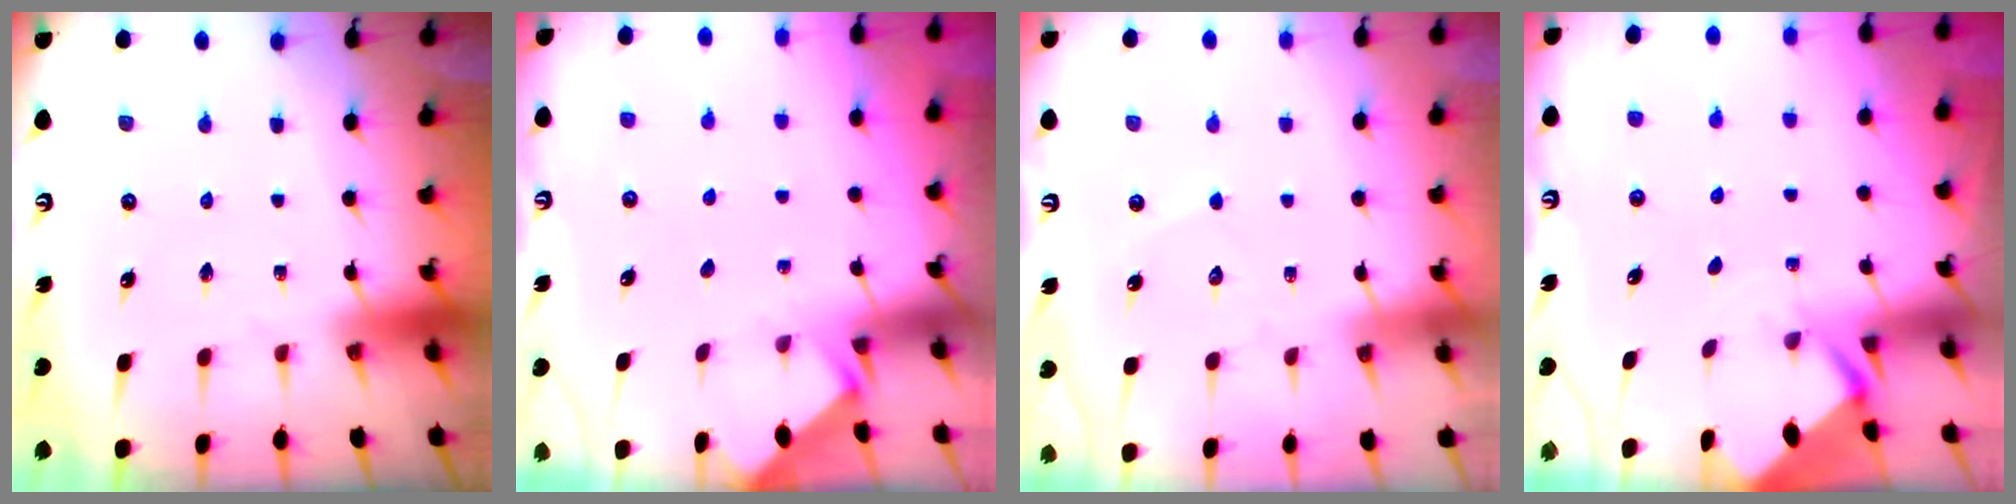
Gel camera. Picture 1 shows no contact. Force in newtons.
{"total": 2.5, "press": 2.4, "slide": 0.4}
{"total": 2.8, "press": 2.8, "slide": 0.2}
{"total": 2.5, "press": 2.5, "slide": 0.1}